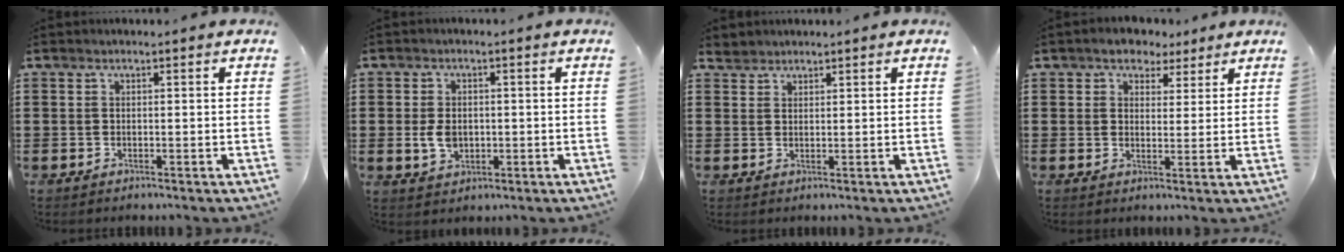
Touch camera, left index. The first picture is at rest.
{"total": 3.9, "force": [-0.3, 2.7, 2.8], "torque": [-0.064, 0.004, -0.006]}
{"total": 1.7, "force": [1.6, 0.6, -0.1], "torque": [-0.004, 0.004, 0.032]}
{"total": 3.9, "force": [3.1, 2.3, 0.6], "torque": [-0.021, 0.006, 0.055]}